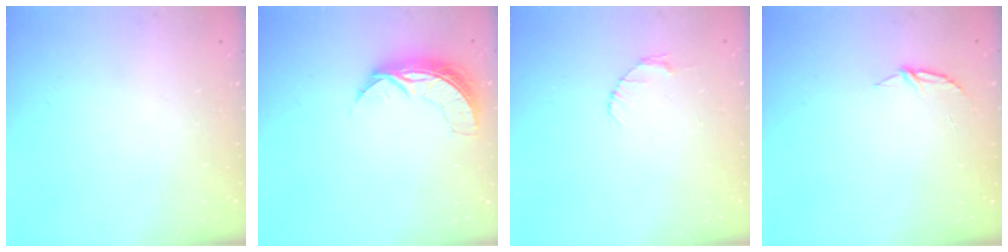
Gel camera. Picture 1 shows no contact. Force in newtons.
{"total": 7.2, "press": 7.2, "slide": 0.5}
{"total": 2.6, "press": 2.6, "slide": 0.3}
{"total": 5.1, "press": 5.1, "slide": 0.5}